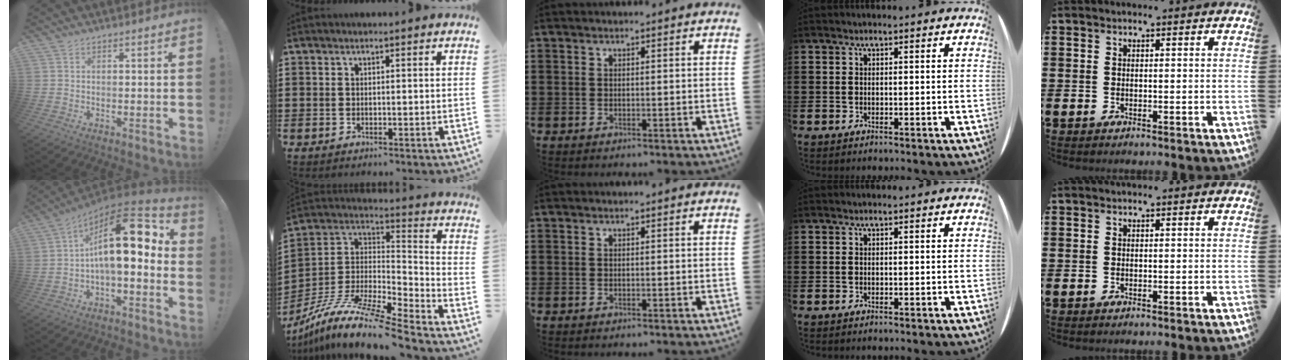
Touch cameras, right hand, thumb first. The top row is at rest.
{"thumb": {"total": 19.3, "force": [3.6, 7.0, 17.7], "torque": [-0.288, -0.013, 0.058]}, "index": {"total": 13.0, "force": [-10.4, 1.3, 7.8], "torque": [-0.153, 0.010, -0.201]}}